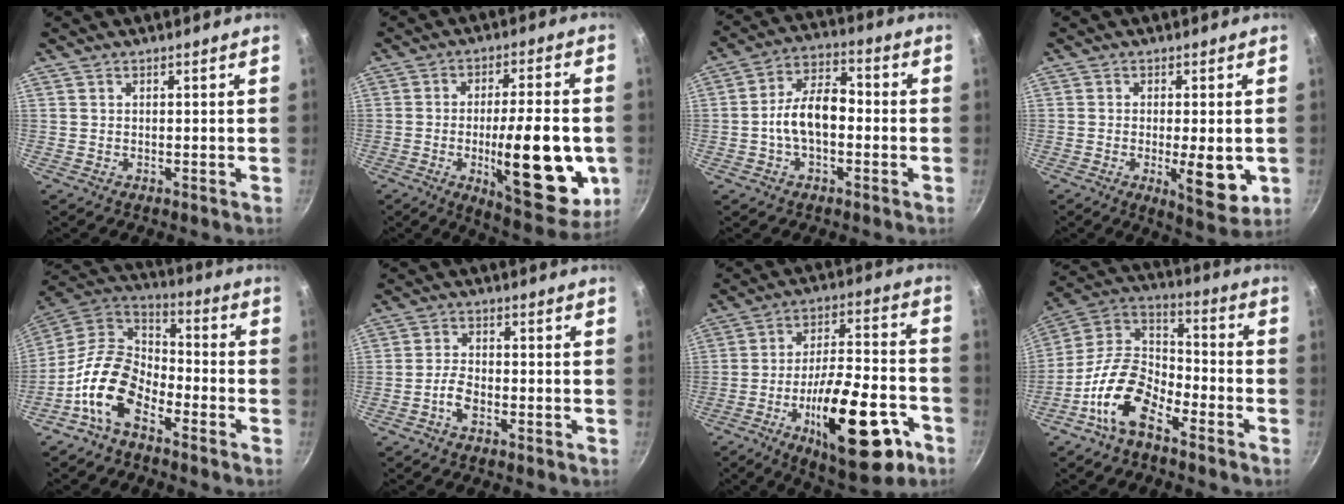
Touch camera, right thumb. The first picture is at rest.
{"total": 21.4, "force": [-4.3, 7.1, 19.7], "torque": [-0.253, 0.001, -0.056]}
{"total": 10.2, "force": [-1.6, 6.0, 8.1], "torque": [-0.121, 0.043, -0.040]}
{"total": 9.1, "force": [-1.7, 3.0, 8.4], "torque": [-0.112, -0.011, -0.016]}
{"total": 14.0, "force": [-7.1, 8.2, 8.7], "torque": [-0.145, 0.064, -0.157]}
{"total": 4.9, "force": [-2.4, 2.5, 3.5], "torque": [-0.066, 0.024, -0.049]}
{"total": 23.5, "force": [-10.2, 8.7, 19.3], "torque": [-0.263, 0.049, -0.147]}
{"total": 15.0, "force": [-8.4, 7.9, 9.6], "torque": [-0.167, 0.078, -0.181]}